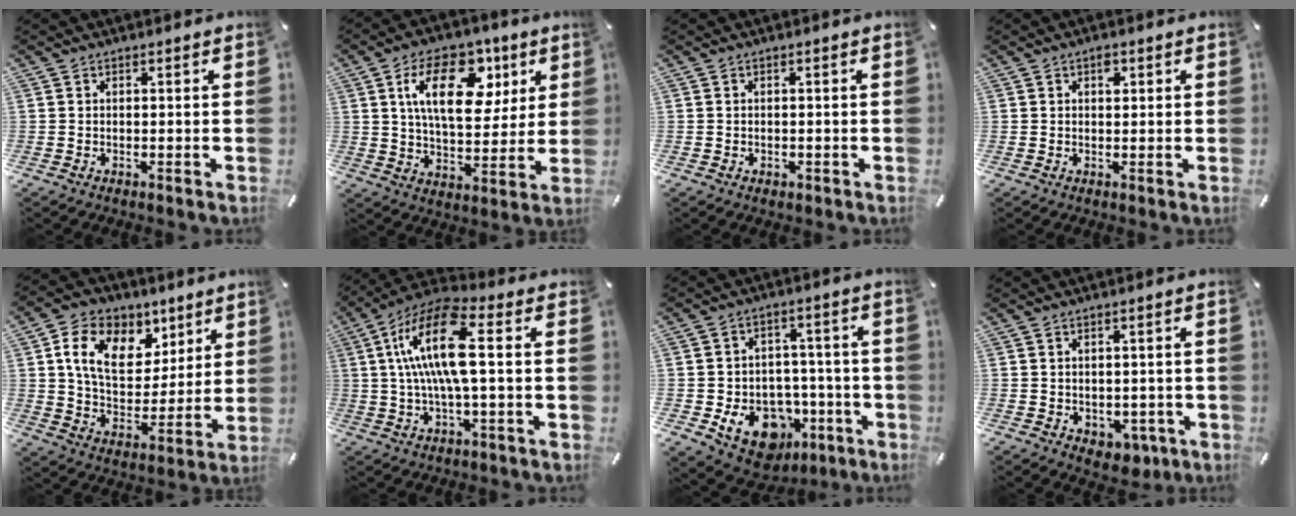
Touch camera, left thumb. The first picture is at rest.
{"total": 18.1, "force": [7.1, 10.3, 13.1], "torque": [-0.215, -0.006, 0.116]}
{"total": 0.8, "force": [-0.2, 0.8, 0.2], "torque": [-0.004, 0.004, -0.006]}
{"total": 1.8, "force": [0.7, 1.2, 1.1], "torque": [-0.008, -0.002, 0.009]}
{"total": 14.2, "force": [6.7, 10.3, 7.0], "torque": [-0.117, -0.024, 0.126]}
{"total": 16.6, "force": [2.1, 5.4, 15.6], "torque": [-0.325, -0.006, 0.027]}
{"total": 14.1, "force": [-6.1, 10.8, 6.8], "torque": [-0.092, 0.037, -0.093]}
{"total": 3.6, "force": [-0.6, 3.2, 1.4], "torque": [-0.008, 0.001, -0.011]}